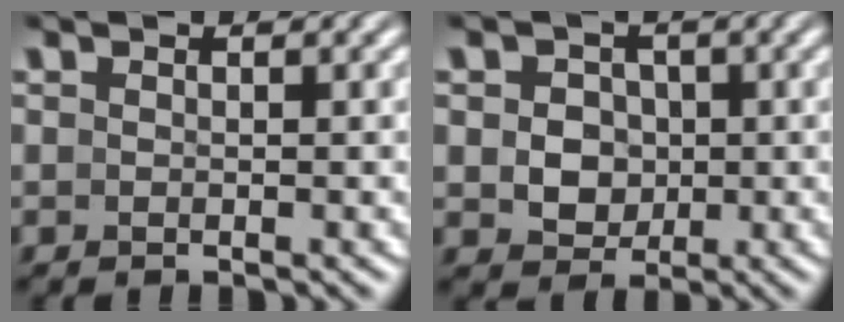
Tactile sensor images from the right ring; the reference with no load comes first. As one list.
[{"total": 4.4, "force": [0.1, 4.0, 1.9], "torque": [-0.031, -0.012, 0.010]}]